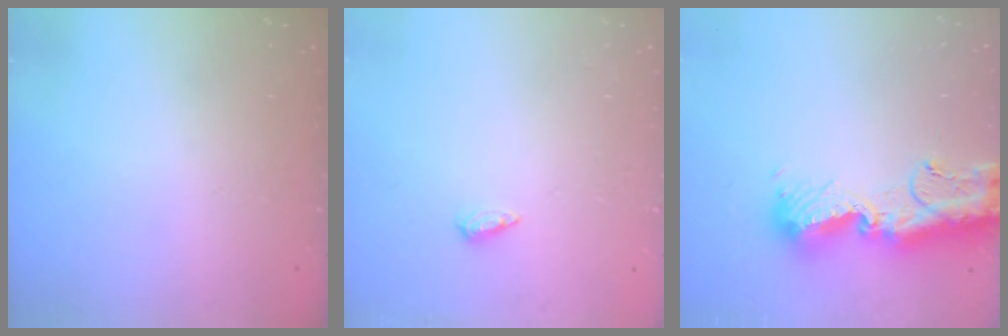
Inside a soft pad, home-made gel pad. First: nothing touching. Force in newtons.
{"total": 4.1, "press": 4.1, "slide": 0.5}
{"total": 15.0, "press": 14.9, "slide": 1.7}